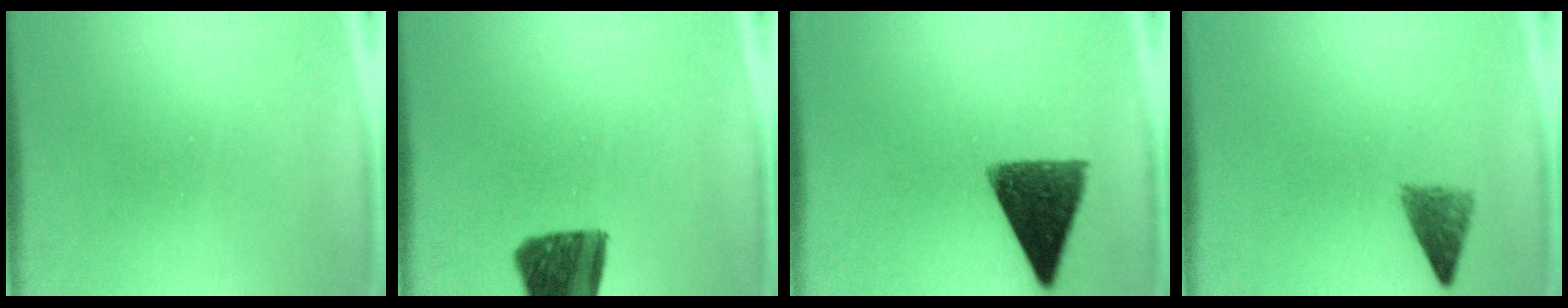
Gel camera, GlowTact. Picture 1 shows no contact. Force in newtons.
{"total": 11.2}
{"total": 11.7}
{"total": 3.3}